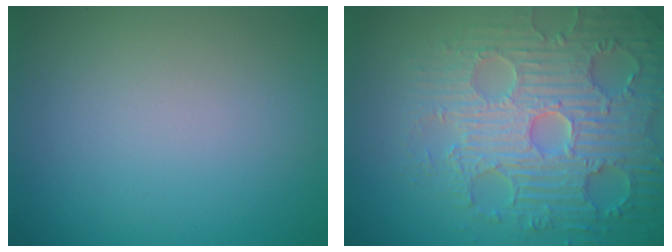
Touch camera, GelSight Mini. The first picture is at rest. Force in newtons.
{"total": 7.7, "press": 6.3, "slide": 4.5}